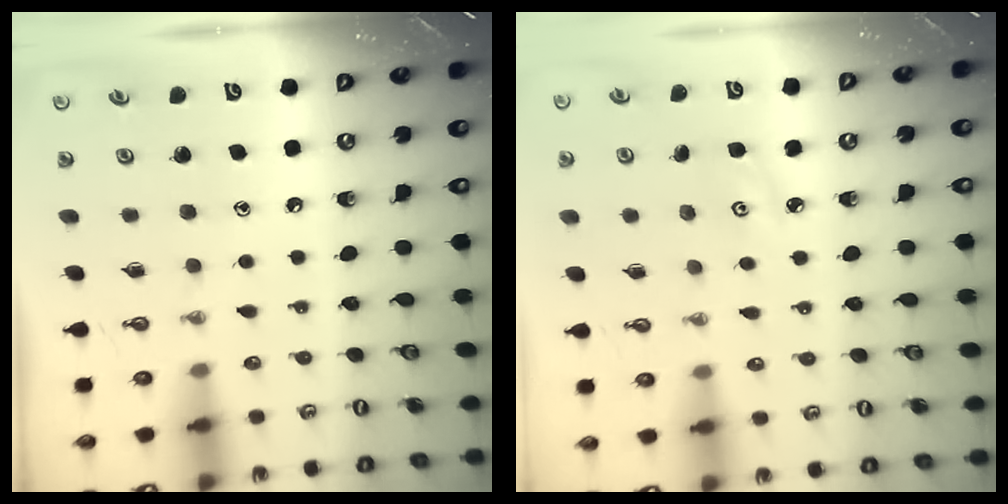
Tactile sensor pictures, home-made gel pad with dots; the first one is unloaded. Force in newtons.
{"total": 3.6, "press": 3.6, "slide": 0.5}